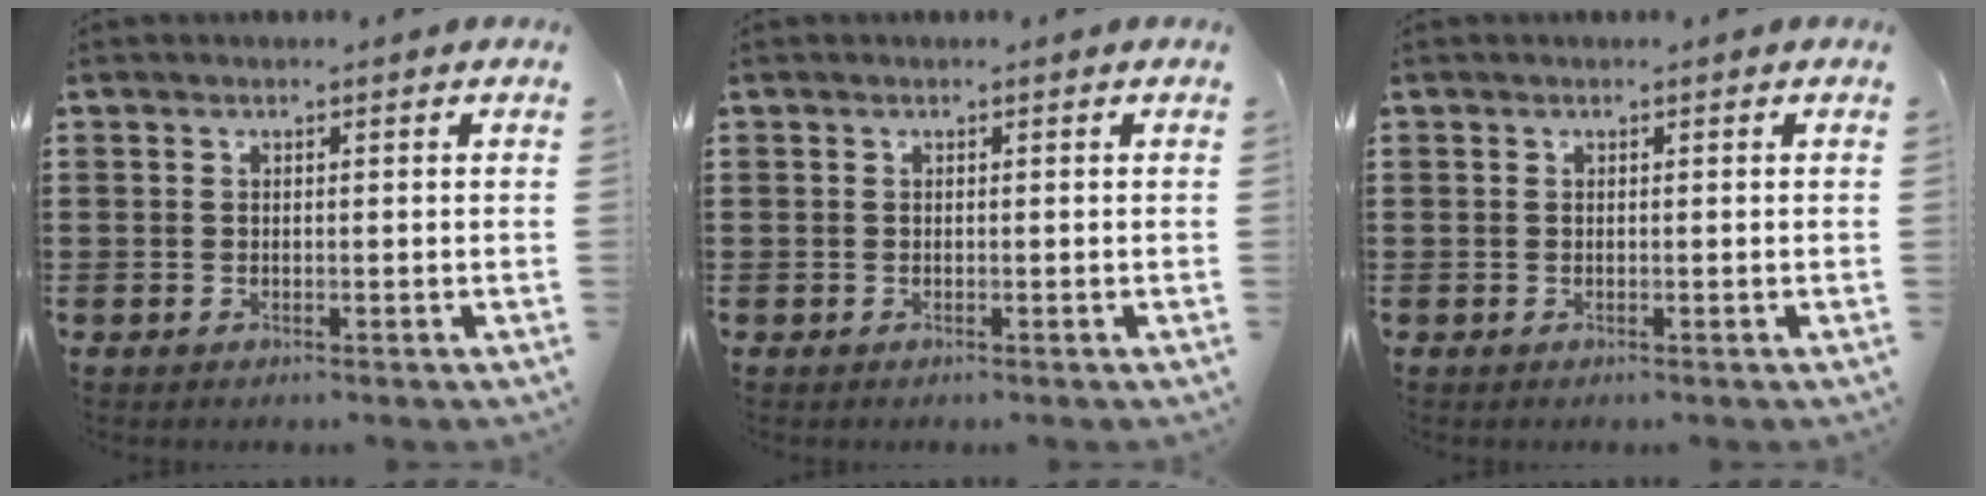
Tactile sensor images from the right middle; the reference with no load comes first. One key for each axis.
{"total": 0.0}
{"total": 0.0}